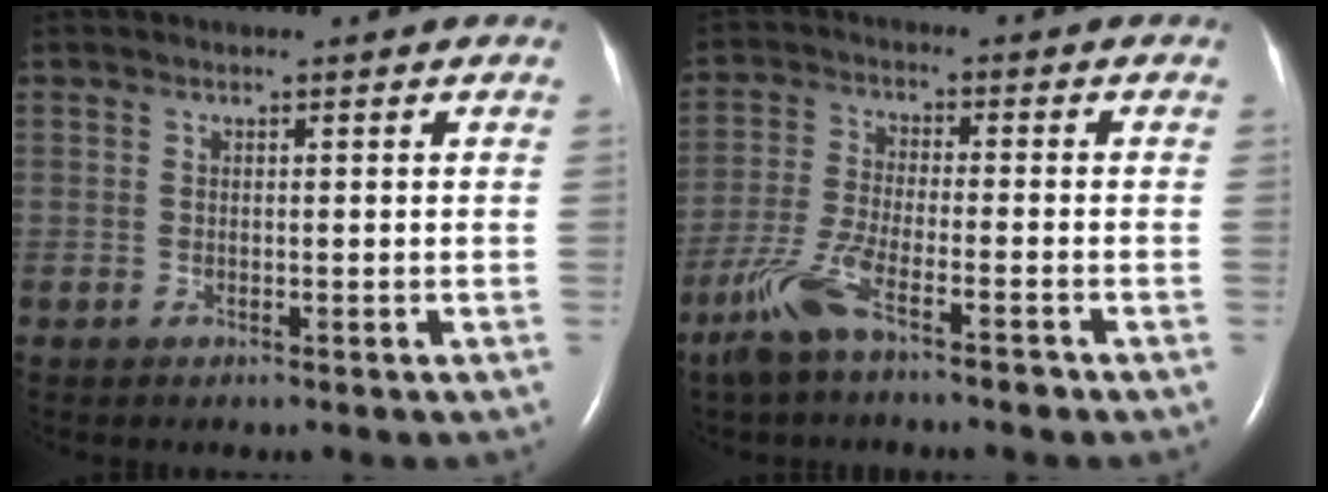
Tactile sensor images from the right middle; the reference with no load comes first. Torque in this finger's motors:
{"motor_torque": [0.44, -0.40, 0.17, 0.05]}